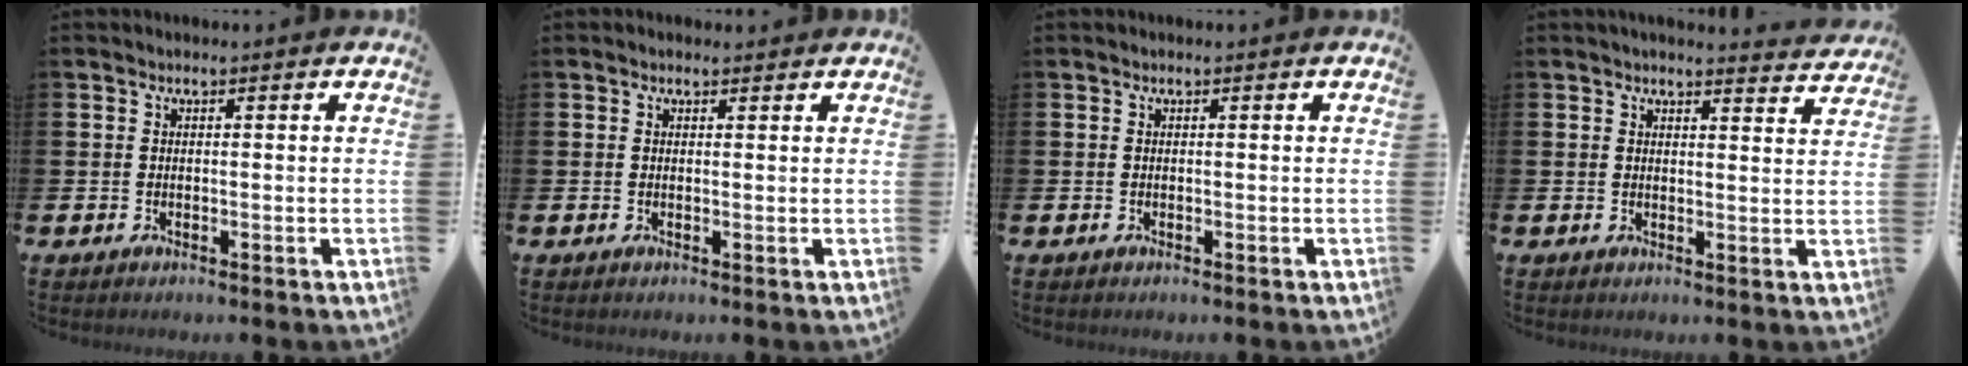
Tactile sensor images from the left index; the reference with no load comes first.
{"total": 0.7, "force": [0.6, 0.4, 0.2], "torque": [0.005, 0.001, 0.008]}
{"total": 0.0}
{"total": 3.0, "force": [3.0, 0.0, 0.3], "torque": [-0.001, -0.019, 0.051]}